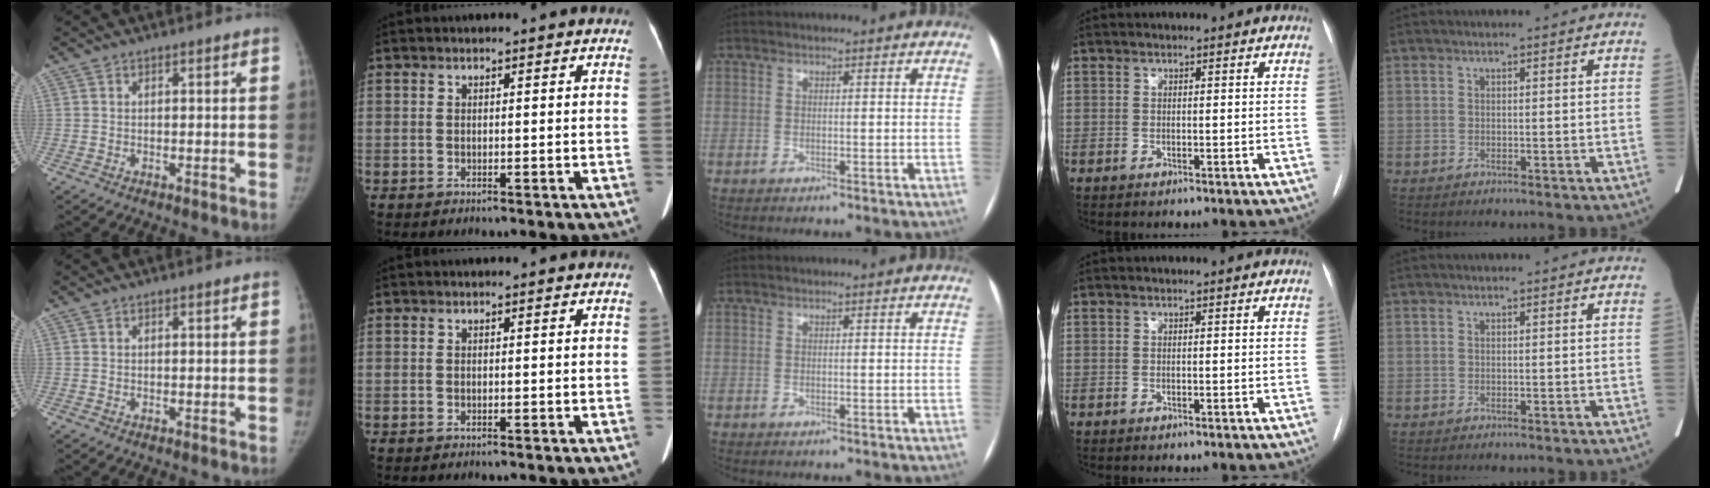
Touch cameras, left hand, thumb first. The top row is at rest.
{}